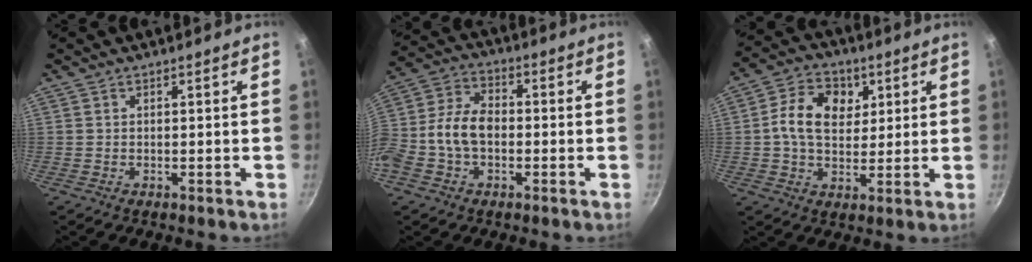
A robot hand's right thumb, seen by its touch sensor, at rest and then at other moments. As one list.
[{"total": 10.8, "force": [-1.8, 7.3, 7.8], "torque": [-0.142, 0.042, -0.051]}, {"total": 11.1, "force": [2.7, 8.1, 7.0], "torque": [-0.102, 0.001, 0.032]}]